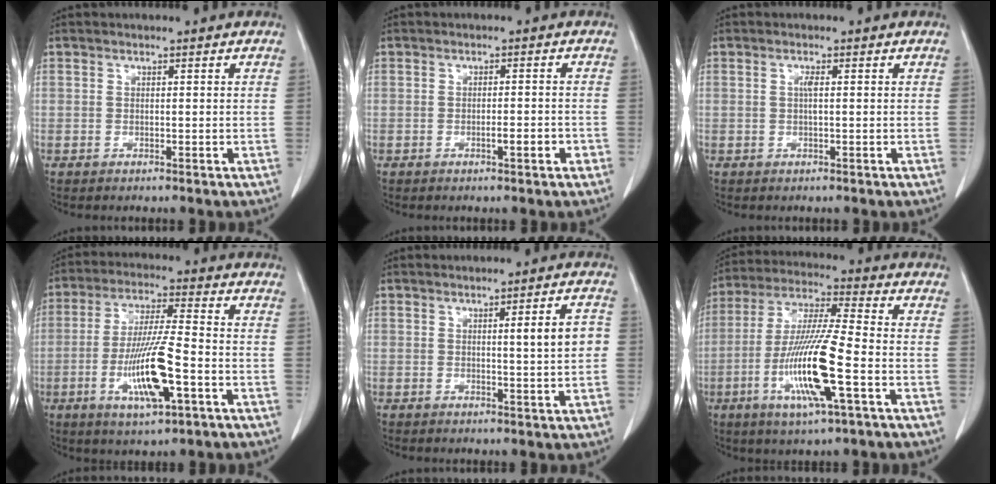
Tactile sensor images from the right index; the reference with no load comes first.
{"total": 1.2, "force": [-0.5, 0.3, 1.0], "torque": [-0.017, 0.001, -0.006]}
{"total": 1.1, "force": [0.1, 0.1, 1.1], "torque": [-0.024, 0.001, 0.002]}
{"total": 12.2, "force": [-3.8, 1.3, 11.5], "torque": [-0.223, -0.010, -0.068]}
{"total": 4.9, "force": [0.4, 0.3, 4.9], "torque": [-0.066, 0.004, 0.005]}
{"total": 14.8, "force": [-4.4, 0.7, 14.1], "torque": [-0.286, -0.015, -0.086]}